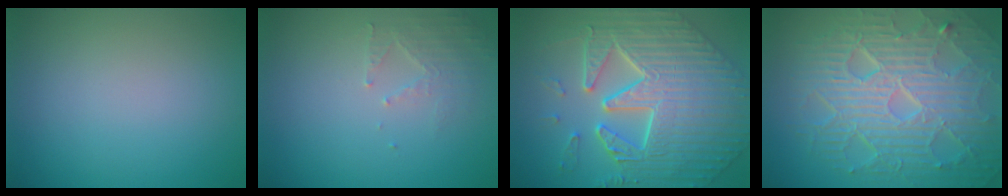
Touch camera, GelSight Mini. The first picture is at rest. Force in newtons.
{"total": 2.0, "press": 1.9, "slide": 0.3}
{"total": 8.9, "press": 7.2, "slide": 5.3}
{"total": 10.6, "press": 6.8, "slide": 8.1}